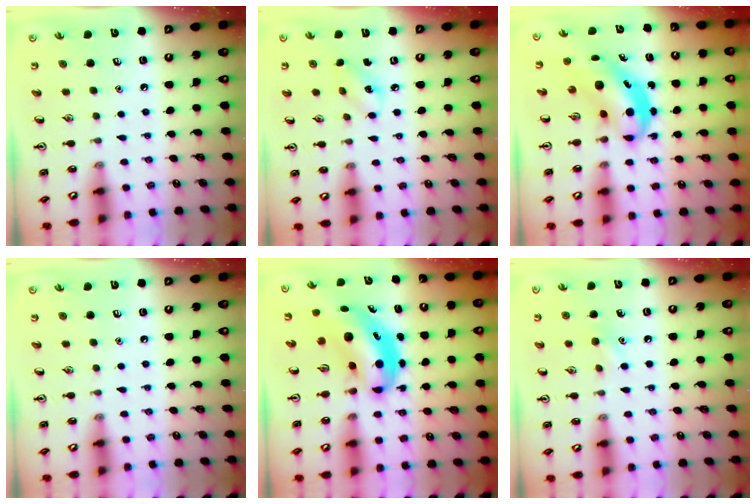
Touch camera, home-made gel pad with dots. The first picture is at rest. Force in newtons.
{"total": 3.5, "press": 3.3, "slide": 1.2}
{"total": 5.4, "press": 5.3, "slide": 0.8}
{"total": 0.0}
{"total": 7.1, "press": 6.9, "slide": 1.8}
{"total": 6.0, "press": 5.7, "slide": 1.8}